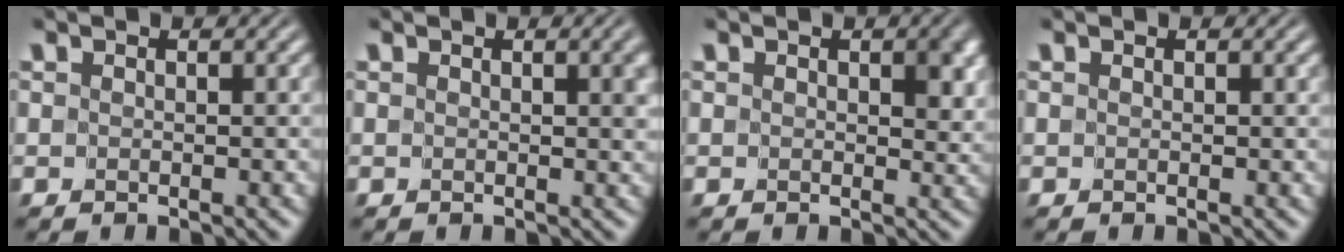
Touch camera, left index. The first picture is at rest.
{"total": 1.2, "force": [0.3, 0.3, 1.2], "torque": [-0.010, -0.001, 0.005]}
{"total": 2.9, "force": [0.6, 1.7, 2.3], "torque": [-0.026, -0.003, 0.011]}
{"total": 0.0}